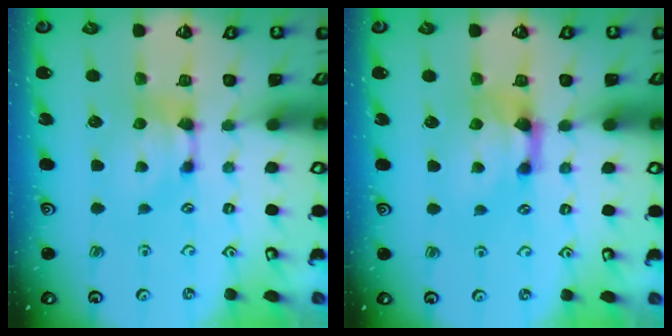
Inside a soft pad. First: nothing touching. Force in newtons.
{"total": 1.6, "press": 0.9, "slide": 1.3}